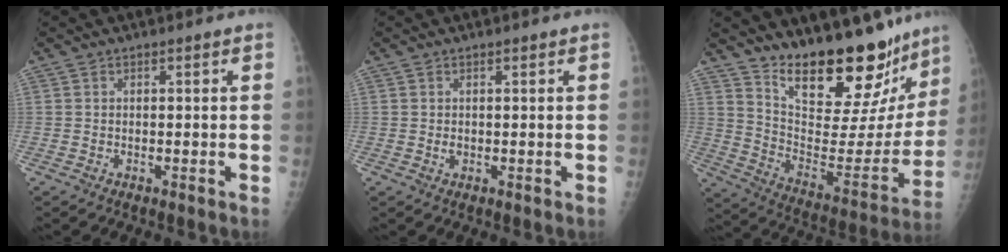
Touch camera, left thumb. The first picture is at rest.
{"total": 1.1, "force": [0.4, 0.7, 0.8], "torque": [-0.010, -0.003, 0.009]}
{"total": 26.0, "force": [21.5, 7.8, 12.5], "torque": [-0.151, -0.143, 0.313]}